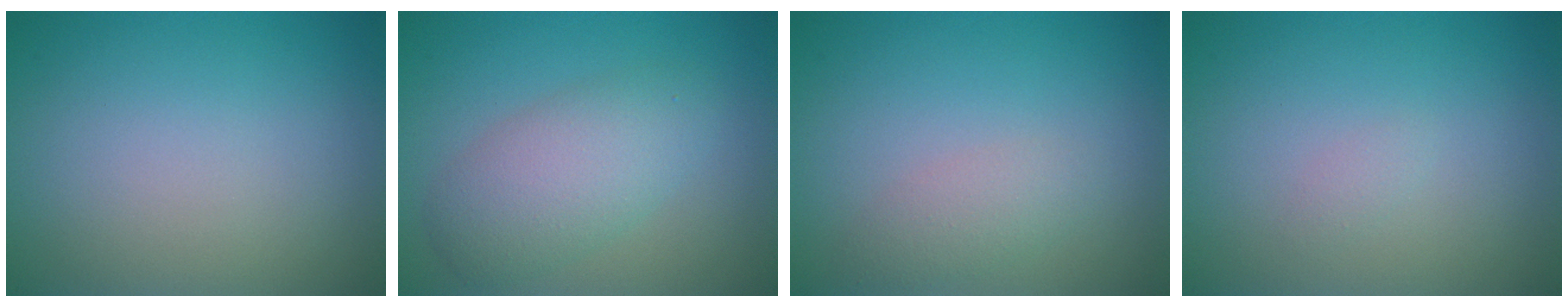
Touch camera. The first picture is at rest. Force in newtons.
{"total": 4.5, "press": 4.5, "slide": 0.1}
{"total": 1.8, "press": 1.8, "slide": 0.1}
{"total": 0.6, "press": 0.6, "slide": 0.0}